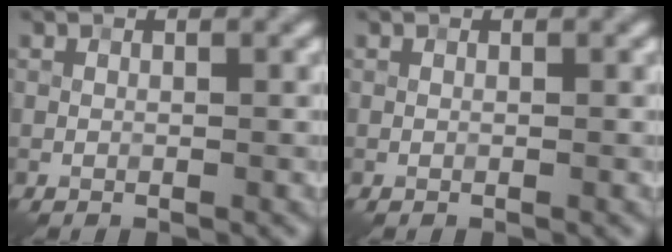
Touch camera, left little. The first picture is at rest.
{"total": 0.0}